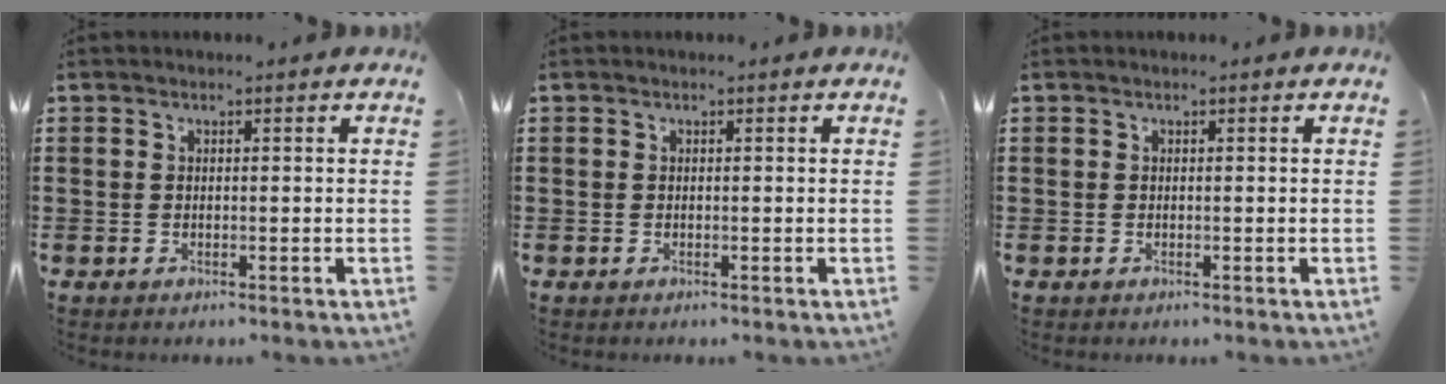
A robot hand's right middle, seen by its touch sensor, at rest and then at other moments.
{"total": 0.0}
{"total": 0.0}